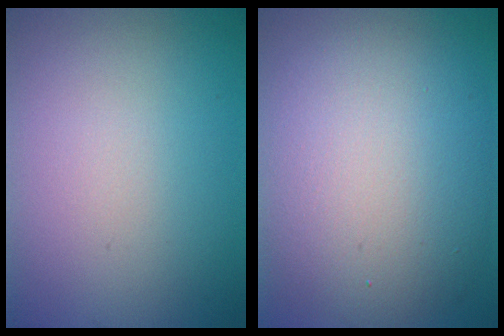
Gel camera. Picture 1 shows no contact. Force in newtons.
{"total": 11.5, "press": 11.5, "slide": 0.3}